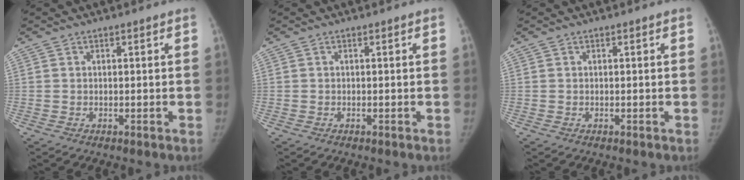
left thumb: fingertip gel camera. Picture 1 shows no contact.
{"total": 0.0}
{"total": 0.0}